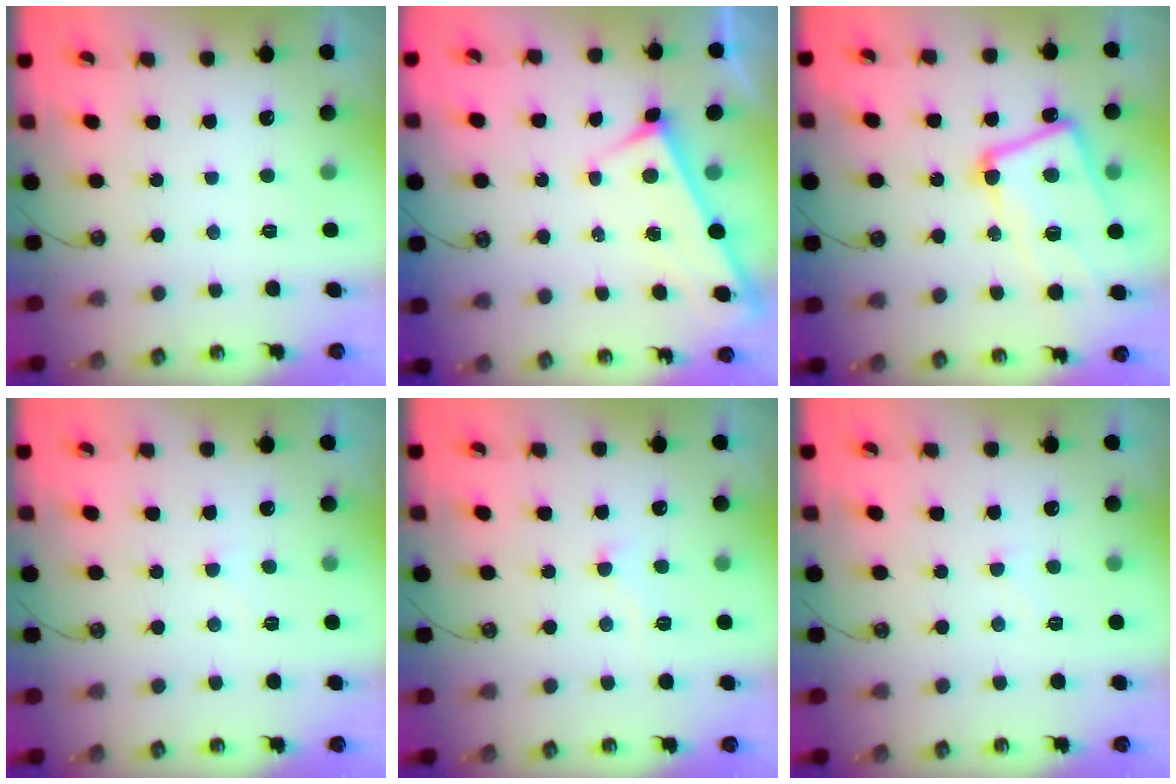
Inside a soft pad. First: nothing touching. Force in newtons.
{"total": 3.0, "press": 3.0, "slide": 0.1}
{"total": 10.7, "press": 10.6, "slide": 1.6}
{"total": 5.7, "press": 5.7, "slide": 0.3}
{"total": 1.9, "press": 1.8, "slide": 0.8}
{"total": 5.9, "press": 5.9, "slide": 0.6}